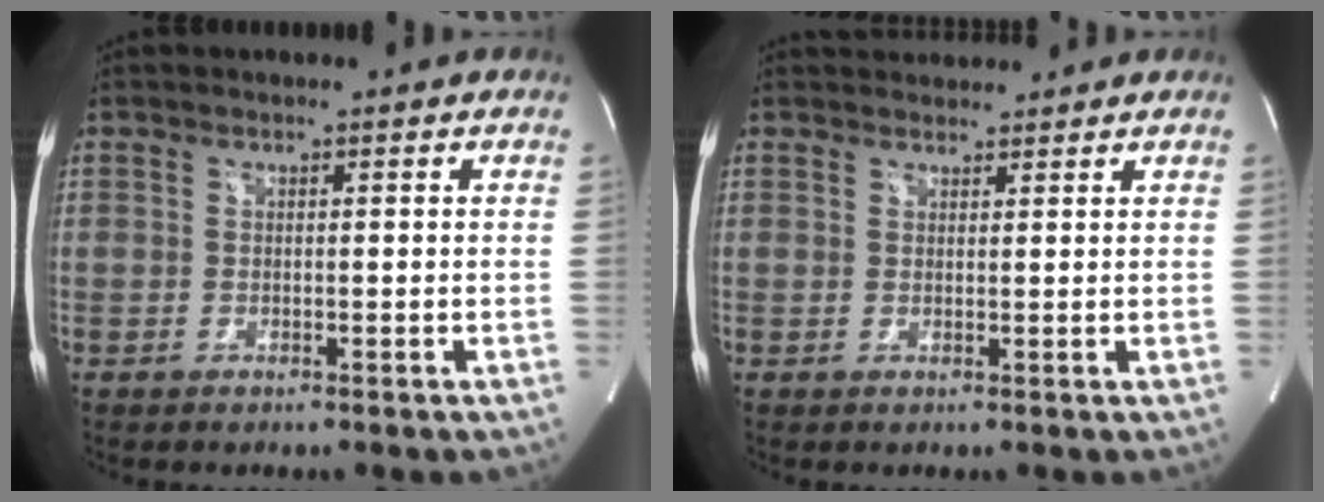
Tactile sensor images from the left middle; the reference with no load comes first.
{"total": 3.8, "force": [3.6, 1.0, 0.4], "torque": [-0.008, 0.027, 0.056]}